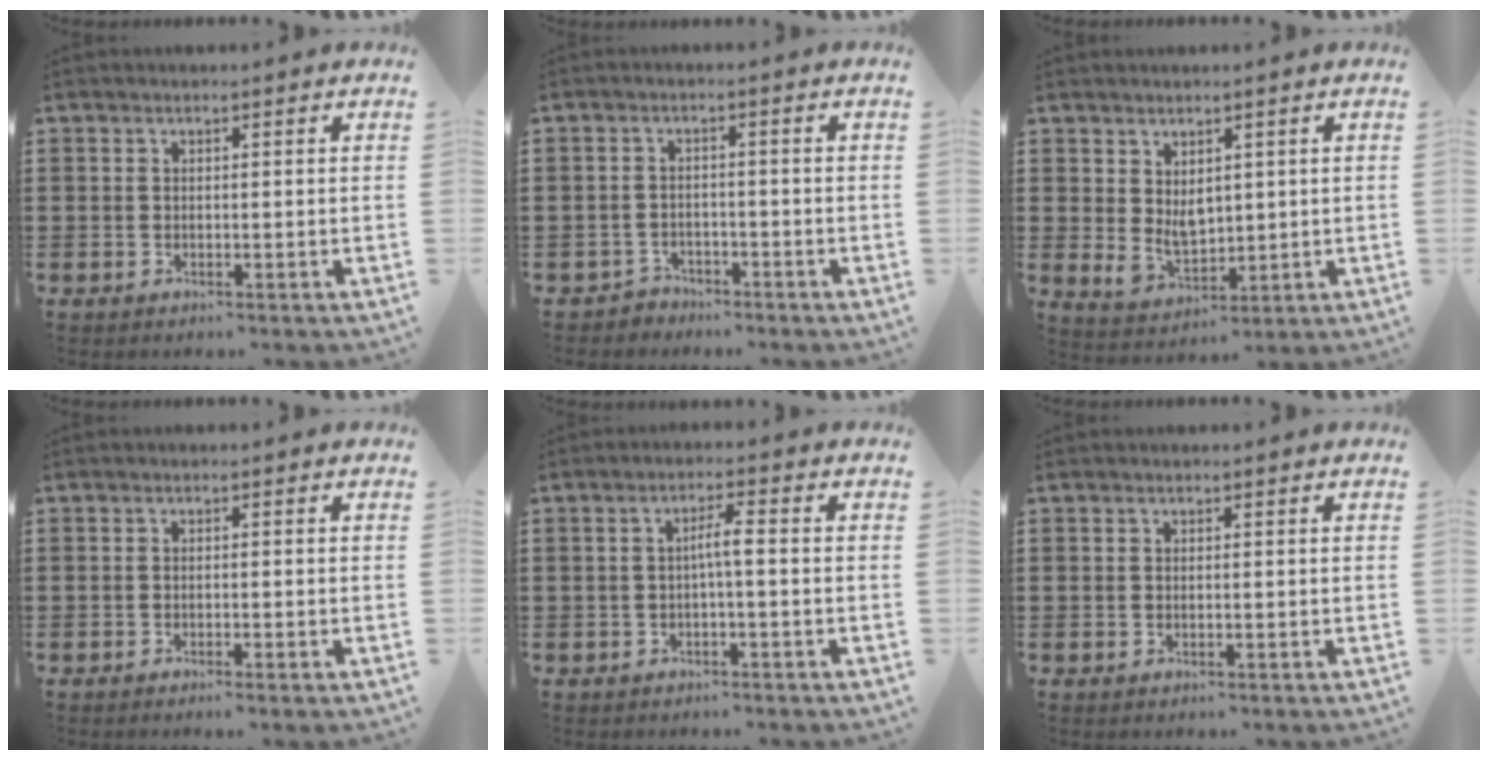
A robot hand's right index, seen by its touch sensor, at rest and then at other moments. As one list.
[{"total": 2.2, "force": [-2.1, 0.6, -0.1], "torque": [-0.005, 0.003, -0.047]}, {"total": 3.9, "force": [1.4, 2.9, 2.2], "torque": [-0.034, -0.003, 0.026]}, {"total": 0.8, "force": [-0.7, -0.2, 0.3], "torque": [-0.007, -0.003, -0.014]}, {"total": 2.9, "force": [-0.4, 0.2, 2.8], "torque": [-0.054, 0.003, -0.010]}, {"total": 0.0}]